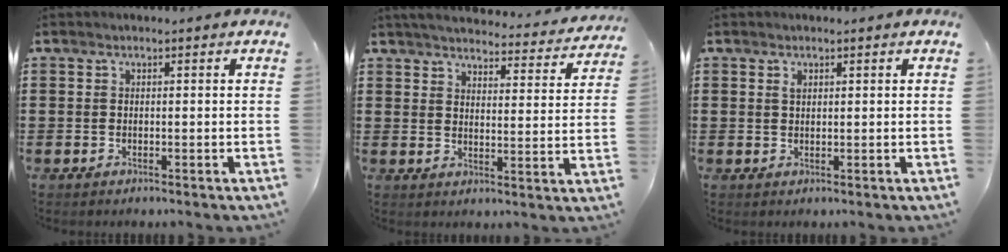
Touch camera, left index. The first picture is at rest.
{"total": 4.1, "force": [4.0, 0.1, 0.8], "torque": [-0.037, -0.029, 0.066]}
{"total": 0.9, "force": [0.6, 0.5, 0.6], "torque": [-0.014, 0.002, 0.011]}